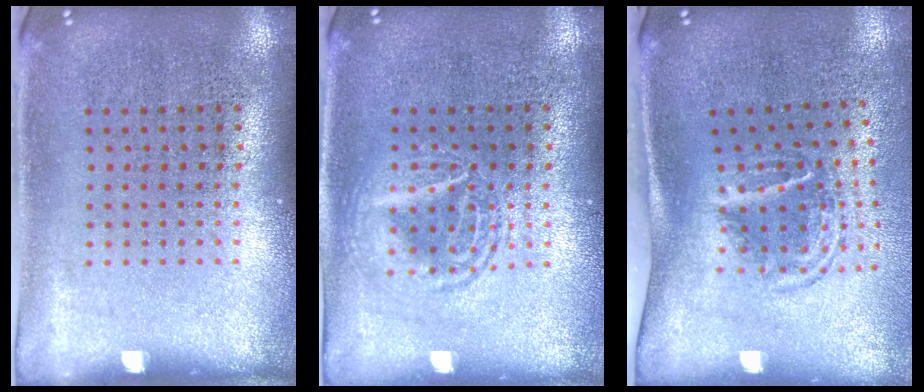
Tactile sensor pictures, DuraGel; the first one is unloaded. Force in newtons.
{"total": 2.6, "press": 2.6, "slide": 0.3}
{"total": 1.8, "press": 1.2, "slide": 1.4}